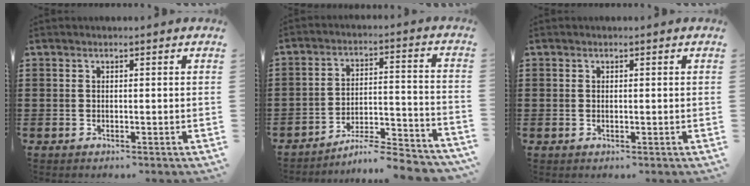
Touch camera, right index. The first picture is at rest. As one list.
[{"total": 6.7, "force": [-6.2, 0.4, 2.5], "torque": [-0.036, -0.001, -0.122]}, {"total": 0.0}]